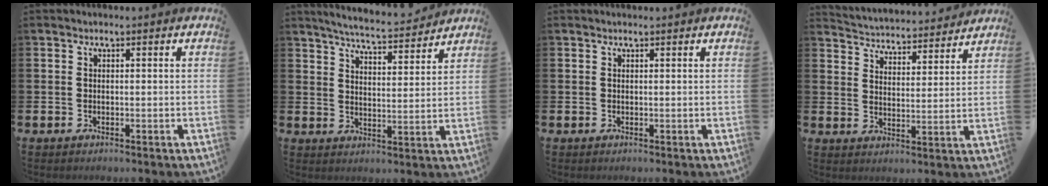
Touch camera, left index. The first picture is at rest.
{"total": 5.7, "force": [5.6, 0.2, 1.2], "torque": [-0.039, -0.040, 0.096]}
{"total": 0.0}
{"total": 4.6, "force": [4.5, 0.9, -0.2], "torque": [-0.016, -0.042, 0.075]}